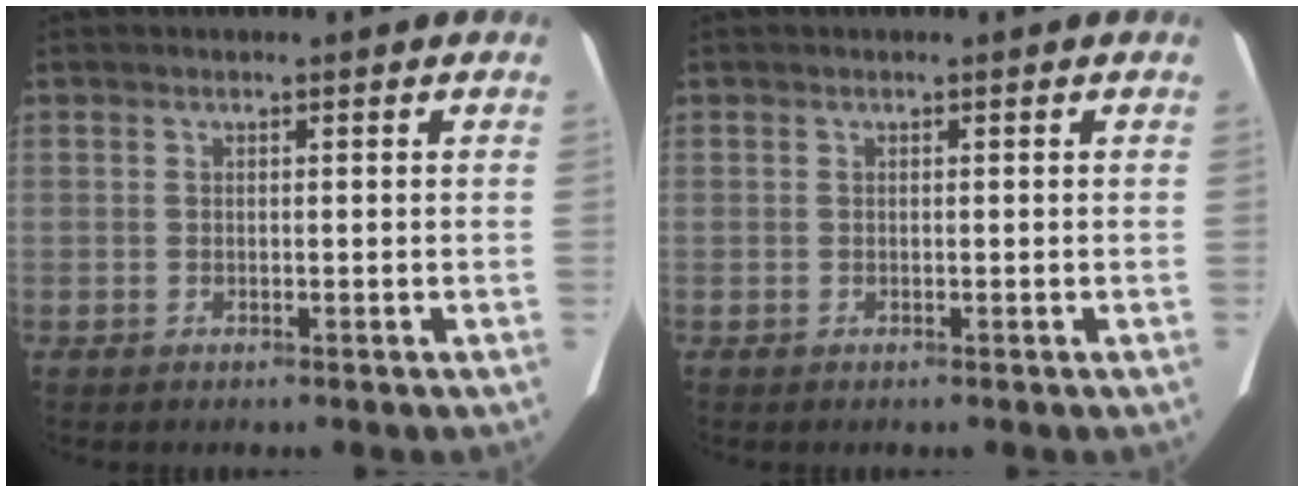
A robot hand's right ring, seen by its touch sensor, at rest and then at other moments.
{"total": 0.0}